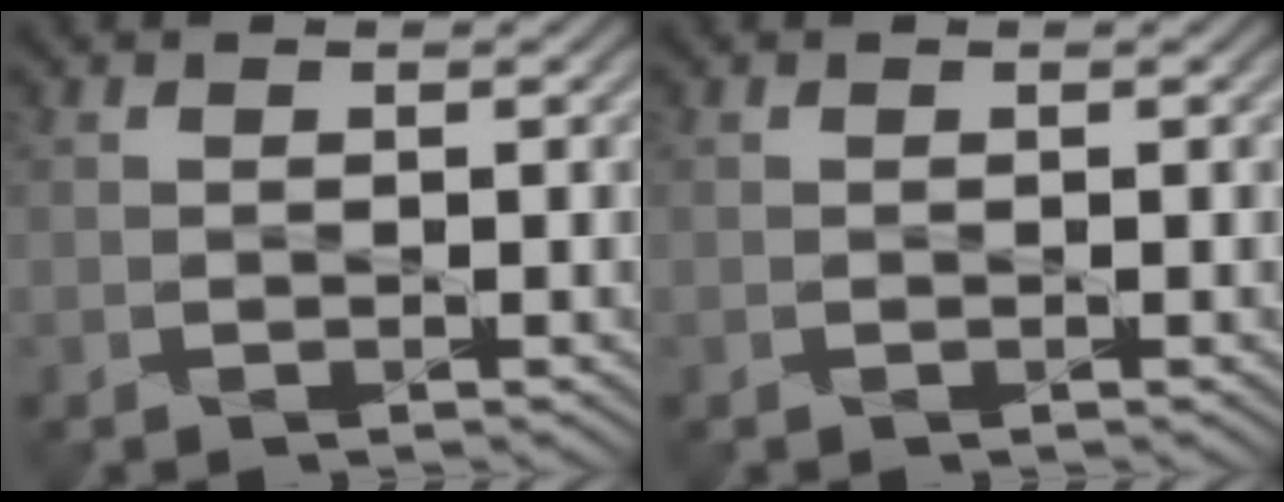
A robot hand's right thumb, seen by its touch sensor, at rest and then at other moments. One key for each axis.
{"total": 0.0}